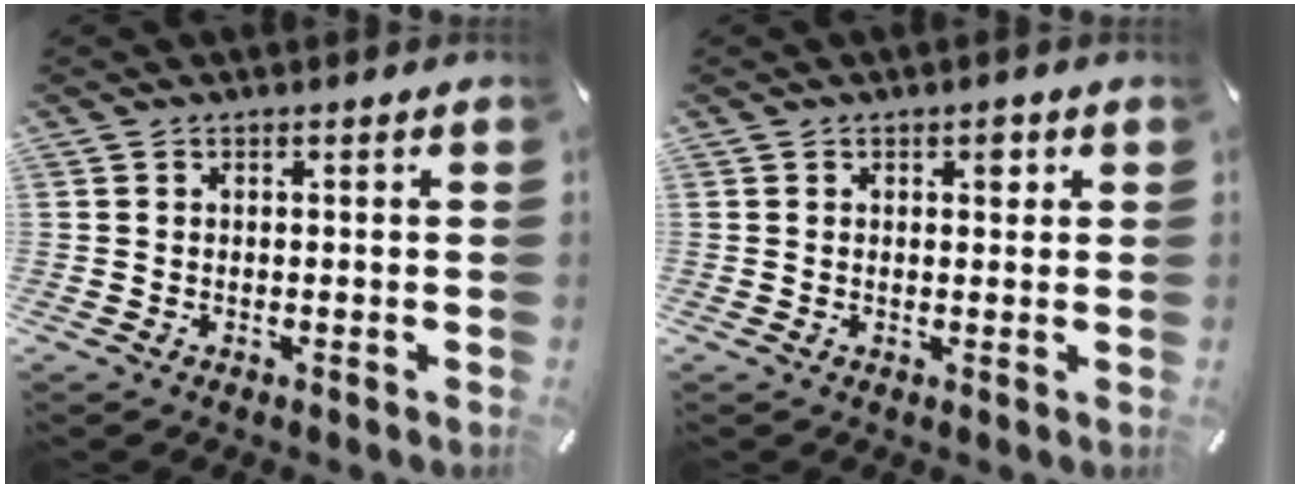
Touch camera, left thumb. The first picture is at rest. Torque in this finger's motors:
{"motor_torque": [0.66, 0.63, 0.40, -0.12, 0.04]}